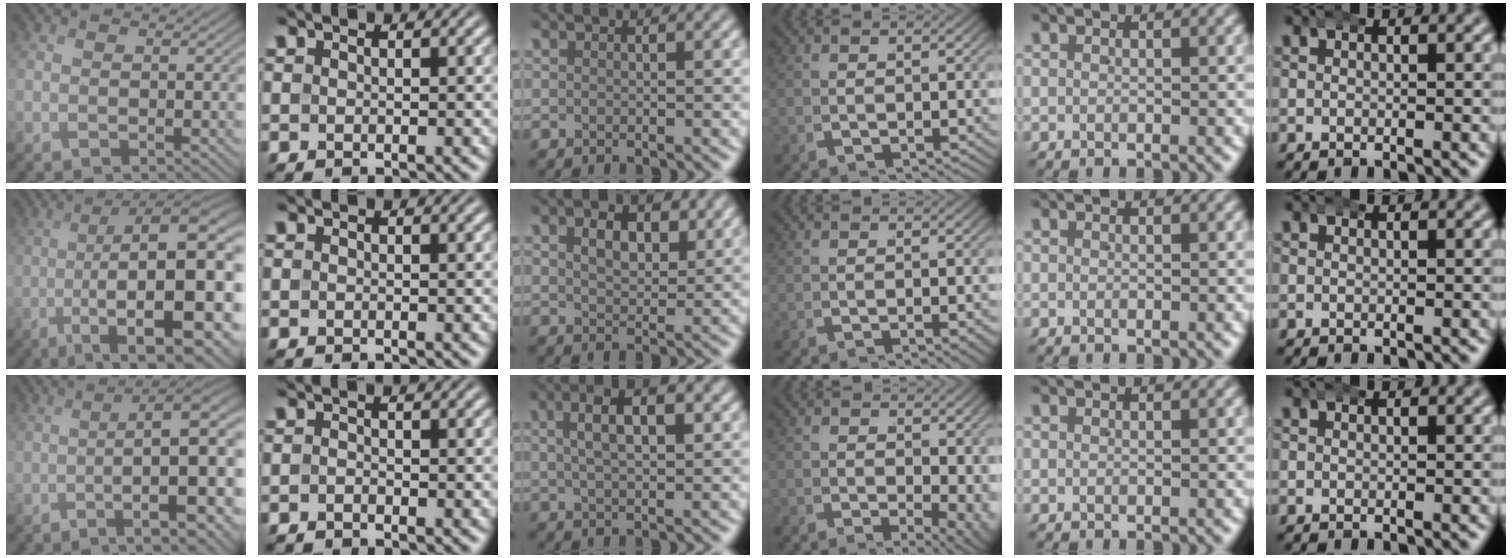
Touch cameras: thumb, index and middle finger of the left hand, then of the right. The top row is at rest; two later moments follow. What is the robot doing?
{"motion": "wrap", "object": "arm wrap"}